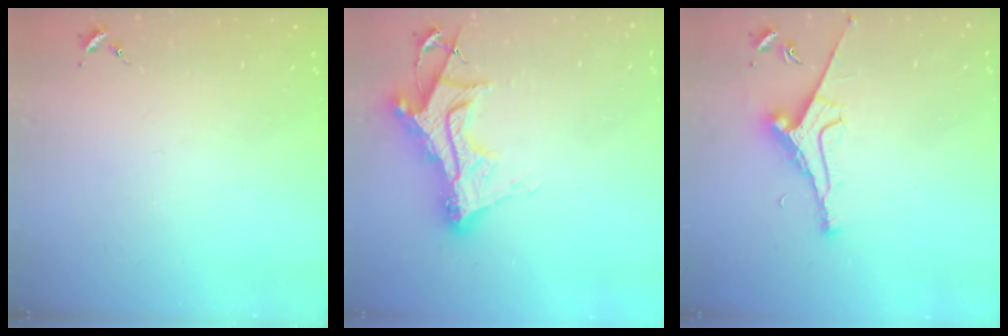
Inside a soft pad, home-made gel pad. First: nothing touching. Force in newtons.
{"total": 15.9, "press": 15.8, "slide": 1.4}
{"total": 9.1, "press": 9.0, "slide": 1.2}